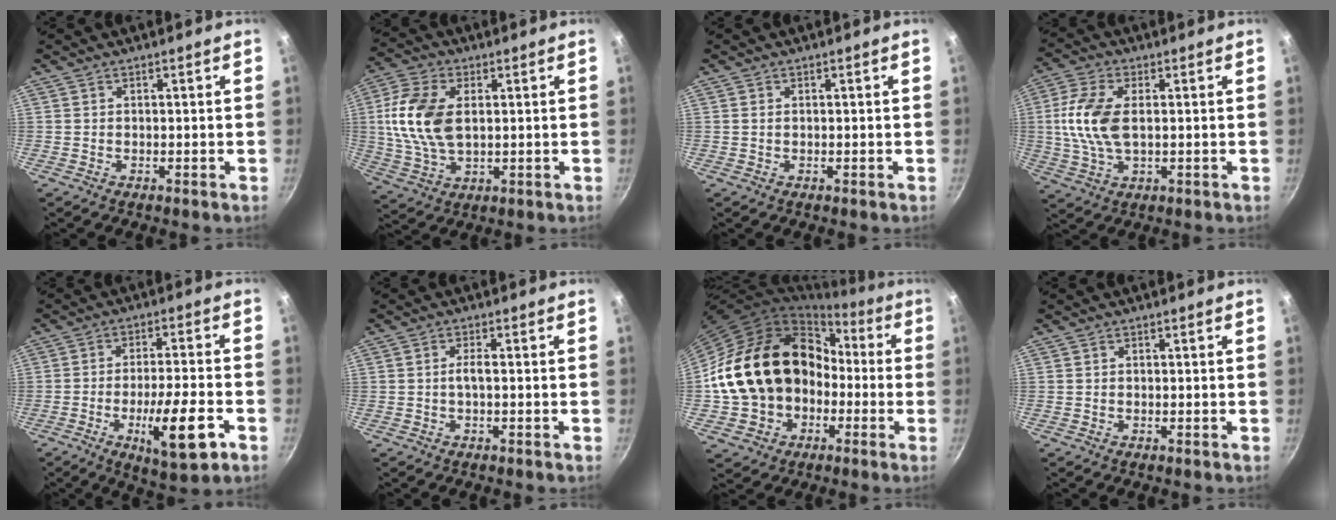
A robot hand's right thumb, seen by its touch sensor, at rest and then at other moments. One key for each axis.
{"total": 13.3, "fx": 1.8, "fy": 7.9, "fz": 10.6, "tx": -0.204, "ty": -0.001, "tz": 0.033}
{"total": 0.6, "fx": 0.2, "fy": 0.4, "fz": 0.4, "tx": -0.008, "ty": 0.000, "tz": 0.003}
{"total": 11.6, "fx": 1.1, "fy": 6.4, "fz": 9.6, "tx": -0.198, "ty": 0.005, "tz": 0.018}
{"total": 13.2, "fx": -5.1, "fy": 3.2, "fz": 11.8, "tx": -0.184, "ty": 0.017, "tz": -0.076}
{"total": 1.9, "fx": -0.2, "fy": 0.4, "fz": 1.8, "tx": -0.040, "ty": 0.008, "tz": -0.005}
{"total": 20.1, "fx": -1.1, "fy": 16.2, "fz": 11.9, "tx": -0.174, "ty": 0.062, "tz": -0.002}
{"total": 0.0}